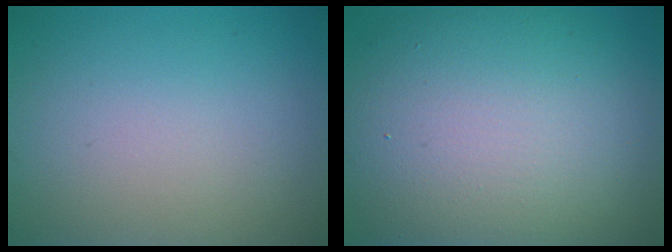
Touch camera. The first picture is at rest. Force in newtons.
{"total": 13.7, "press": 13.7, "slide": 0.7}